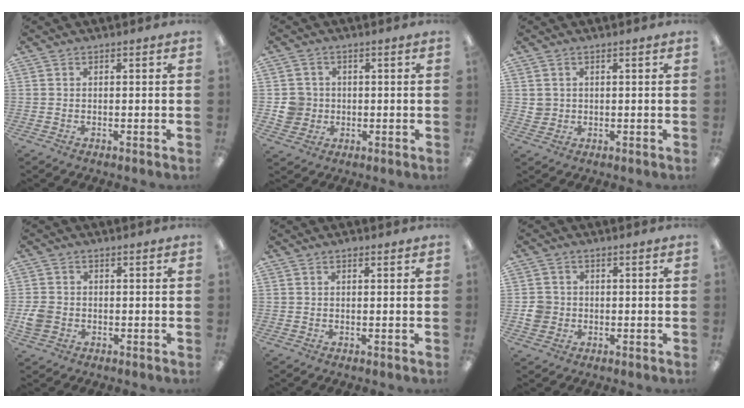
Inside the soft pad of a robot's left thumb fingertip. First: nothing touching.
{"total": 5.7, "force": [-0.2, 5.5, 1.5], "torque": [-0.028, 0.010, -0.002]}
{"total": 2.5, "force": [1.0, 2.3, 0.2], "torque": [-0.002, 0.001, 0.017]}
{"total": 4.0, "force": [-0.8, 3.5, 1.8], "torque": [-0.029, 0.003, -0.016]}
{"total": 0.8, "force": [0.6, 0.3, 0.4], "torque": [-0.002, -0.001, 0.009]}
{"total": 4.3, "force": [-0.4, 4.1, 1.3], "torque": [-0.018, 0.008, -0.006]}